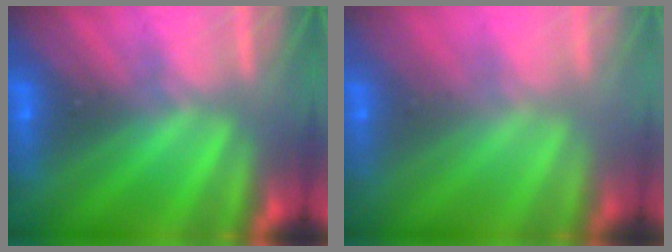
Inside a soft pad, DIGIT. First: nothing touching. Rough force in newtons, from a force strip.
{"total": 2.3}